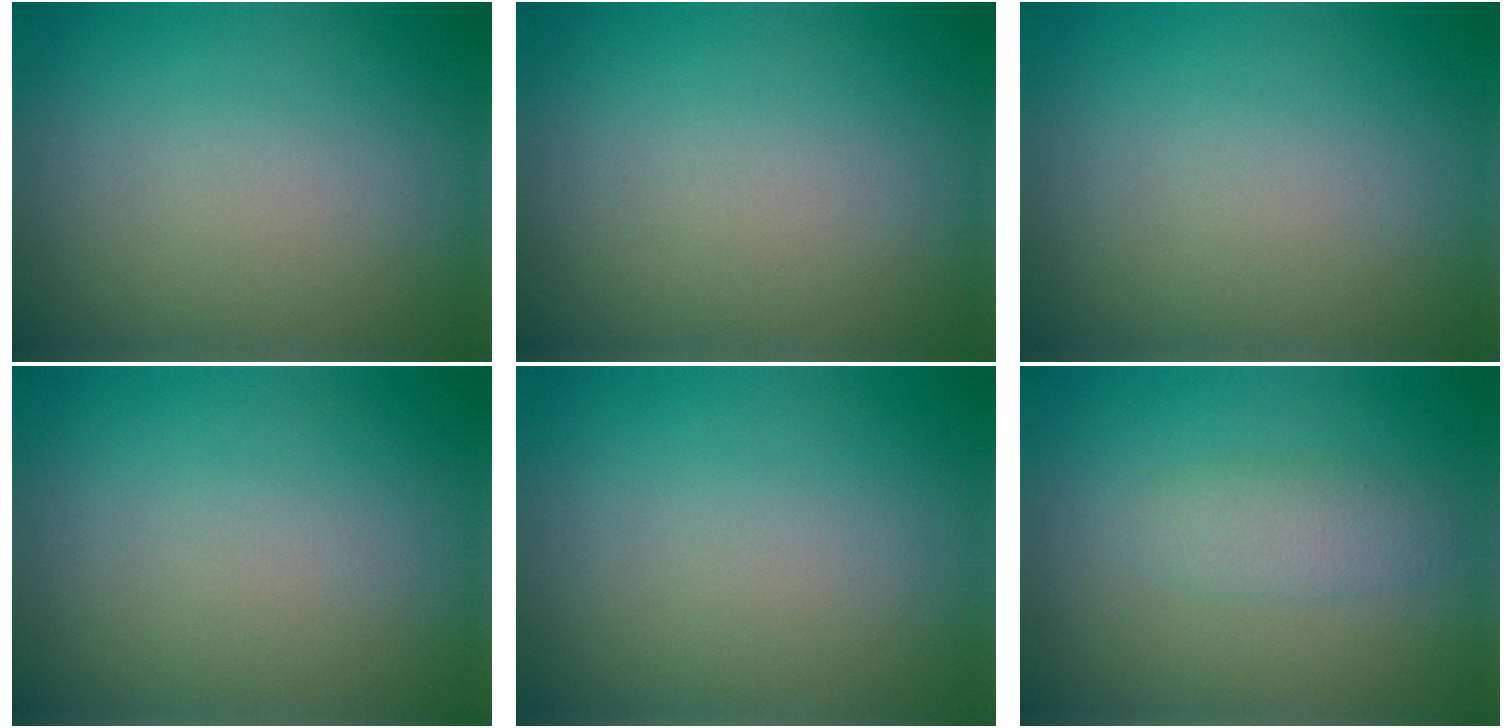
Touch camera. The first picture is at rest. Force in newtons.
{"total": 0.0}
{"total": 0.0}
{"total": 0.0}
{"total": 0.0}
{"total": 2.0, "press": 2.0, "slide": 0.1}